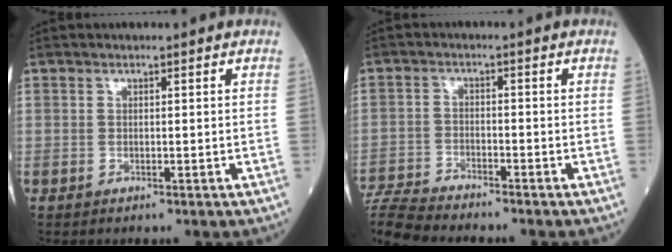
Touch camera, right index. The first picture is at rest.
{"total": 8.5, "force": [-8.3, -0.2, 1.8], "torque": [-0.038, -0.008, -0.155]}